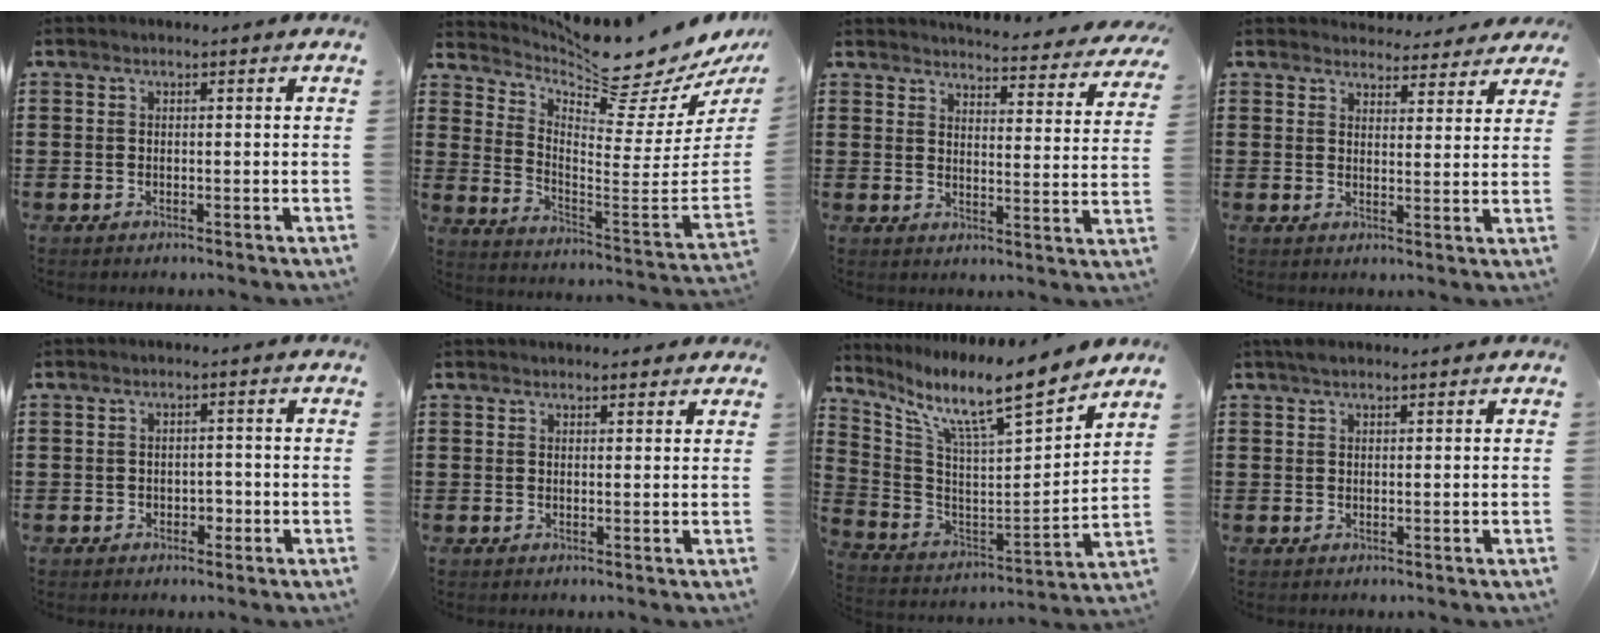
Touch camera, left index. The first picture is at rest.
{"total": 8.0, "force": [7.6, 0.1, 2.3], "torque": [-0.056, -0.091, 0.119]}
{"total": 4.4, "force": [4.3, -0.2, 0.8], "torque": [-0.027, -0.035, 0.071]}
{"total": 4.0, "force": [3.9, 0.7, 0.3], "torque": [-0.013, -0.017, 0.071]}
{"total": 1.5, "force": [-0.5, 1.2, 0.8], "torque": [-0.020, 0.002, -0.013]}
{"total": 1.6, "force": [1.5, 0.3, 0.4], "torque": [-0.011, 0.004, 0.030]}
{"total": 11.1, "force": [8.9, 0.9, 6.5], "torque": [-0.146, -0.071, 0.141]}
{"total": 1.4, "force": [1.1, 0.4, 0.8], "torque": [-0.018, 0.002, 0.020]}